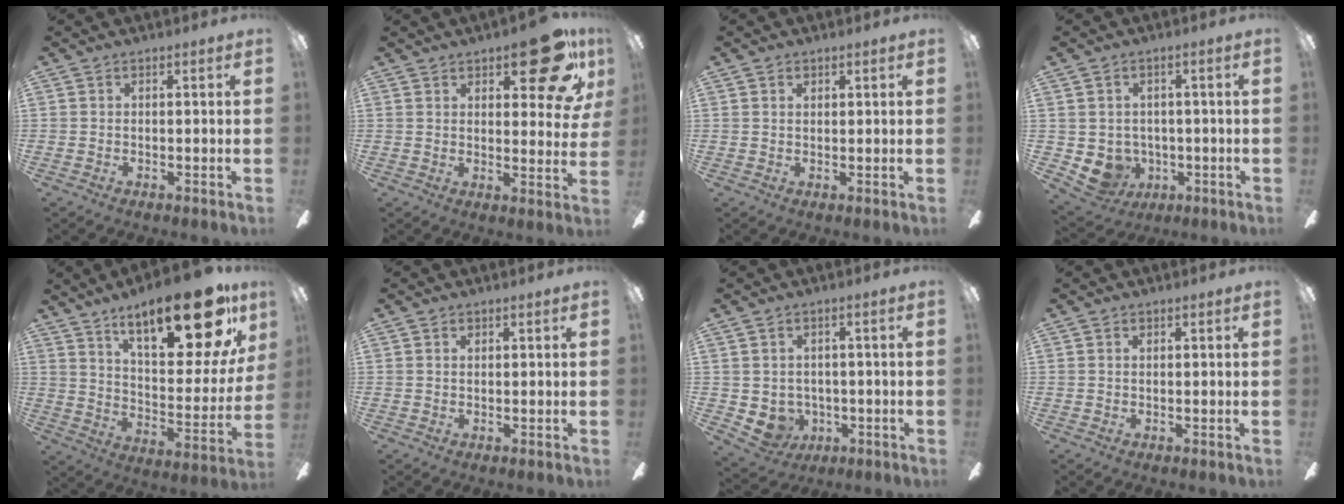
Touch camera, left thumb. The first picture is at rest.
{"total": 15.8, "force": [9.6, 6.4, 10.8], "torque": [-0.127, -0.051, 0.156]}
{"total": 1.1, "force": [0.7, 0.8, 0.3], "torque": [0.001, -0.001, 0.012]}
{"total": 6.1, "force": [-0.8, 5.8, 1.7], "torque": [-0.064, -0.003, -0.011]}
{"total": 25.7, "force": [17.2, 8.9, 16.9], "torque": [-0.240, -0.107, 0.282]}
{"total": 0.9, "force": [0.6, 0.7, 0.3], "torque": [0.001, -0.001, 0.009]}
{"total": 5.0, "force": [-0.1, 4.8, 1.5], "torque": [-0.052, -0.005, 0.000]}
{"total": 0.6, "force": [0.4, 0.4, 0.3], "torque": [-0.005, 0.002, 0.007]}